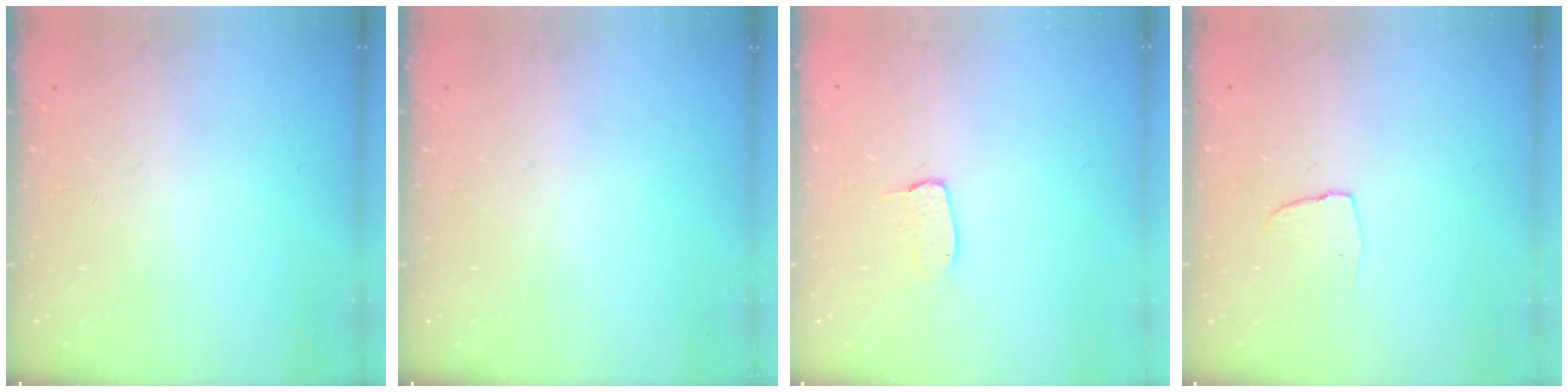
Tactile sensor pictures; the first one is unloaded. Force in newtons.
{"total": 0.0}
{"total": 4.8, "press": 4.8, "slide": 0.3}
{"total": 4.3, "press": 4.3, "slide": 0.3}